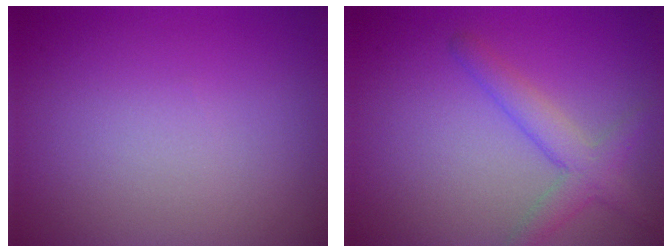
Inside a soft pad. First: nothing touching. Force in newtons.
{"total": 3.0, "press": 3.0, "slide": 0.2}